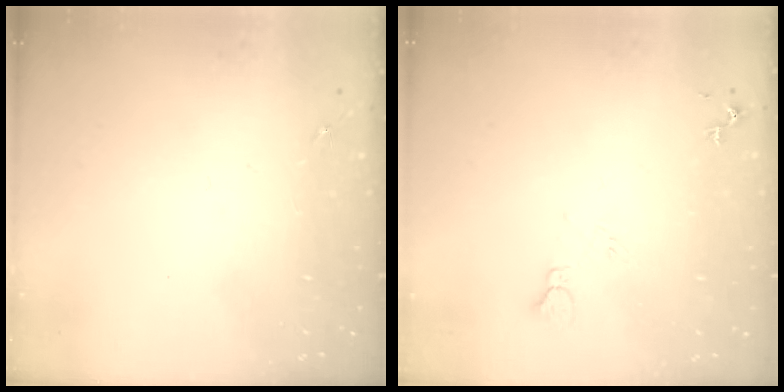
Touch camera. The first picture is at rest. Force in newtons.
{"total": 4.6, "press": 4.6, "slide": 0.6}